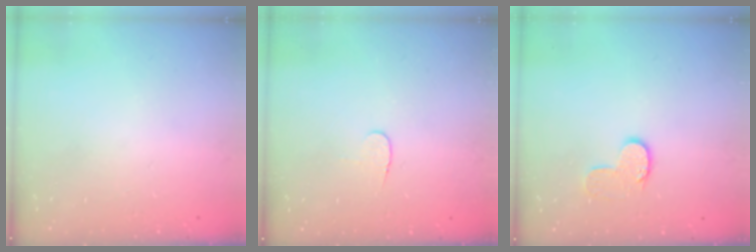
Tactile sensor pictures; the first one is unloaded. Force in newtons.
{"total": 4.0, "press": 4.0, "slide": 0.4}
{"total": 6.8, "press": 6.8, "slide": 0.3}